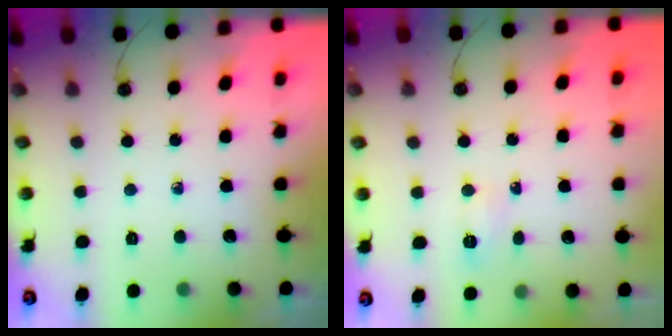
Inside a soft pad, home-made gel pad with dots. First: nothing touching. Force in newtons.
{"total": 3.8, "press": 3.6, "slide": 1.3}